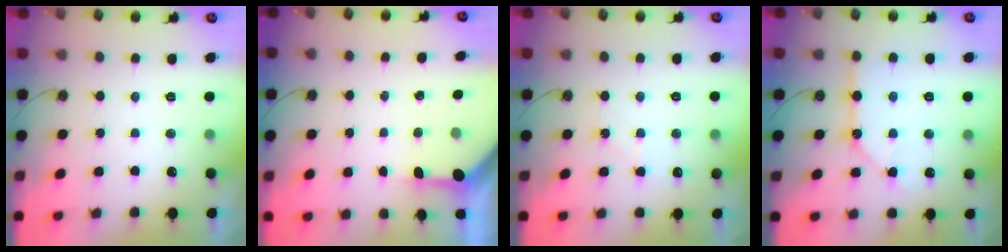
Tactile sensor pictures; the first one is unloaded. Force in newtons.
{"total": 3.3, "press": 3.3, "slide": 0.4}
{"total": 5.6, "press": 5.6, "slide": 0.7}
{"total": 10.4, "press": 10.3, "slide": 1.2}